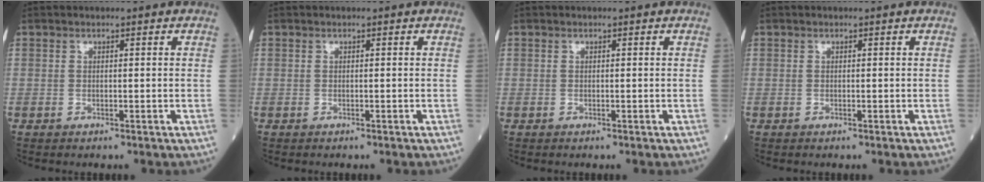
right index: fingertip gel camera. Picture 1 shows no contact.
{"total": 0.0}
{"total": 0.0}
{"total": 0.0}